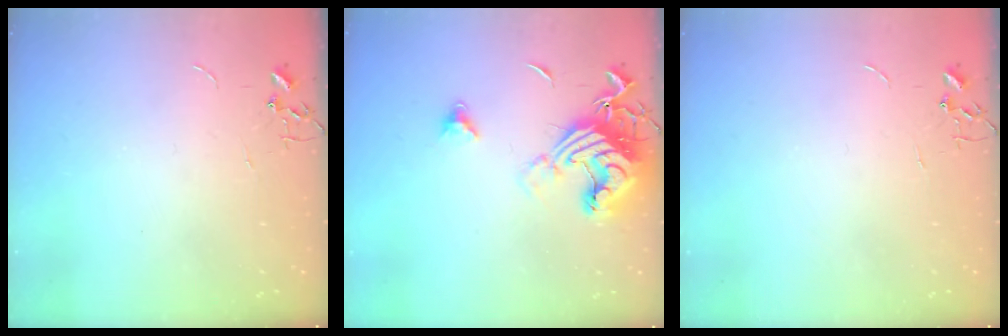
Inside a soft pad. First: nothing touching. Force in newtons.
{"total": 16.2, "press": 16.1, "slide": 2.0}
{"total": 0.0}